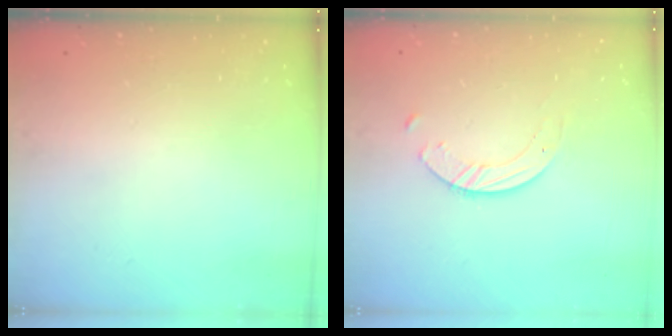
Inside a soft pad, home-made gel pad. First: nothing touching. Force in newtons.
{"total": 3.8, "press": 3.8, "slide": 0.4}